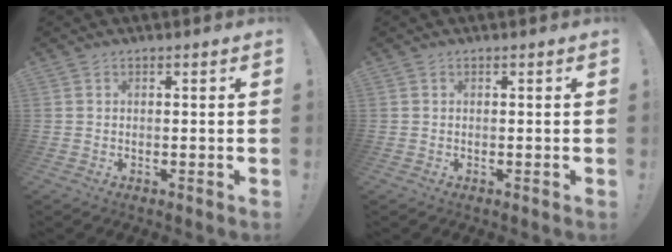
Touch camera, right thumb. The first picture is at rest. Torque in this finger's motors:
{"motor_torque": [0.00, 0.00, 0.00, 0.00, 0.00]}